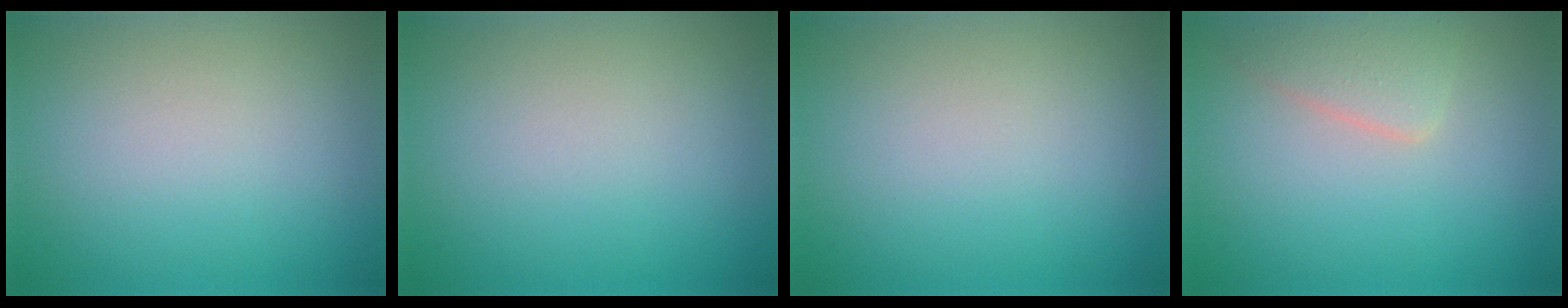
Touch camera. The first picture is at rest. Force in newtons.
{"total": 0.0}
{"total": 0.0}
{"total": 2.4, "press": 2.4, "slide": 0.1}